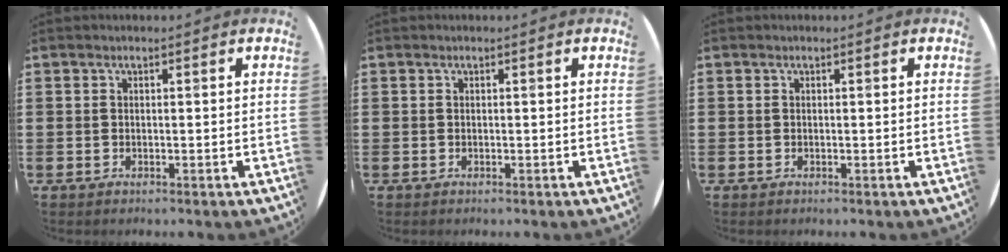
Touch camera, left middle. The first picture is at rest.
{"total": 0.0}
{"total": 0.0}